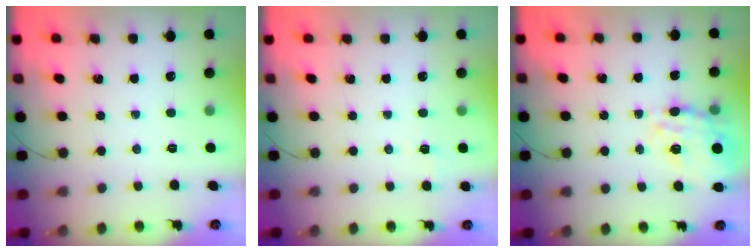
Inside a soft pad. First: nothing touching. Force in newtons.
{"total": 5.0, "press": 4.8, "slide": 1.5}
{"total": 14.3, "press": 14.0, "slide": 2.9}